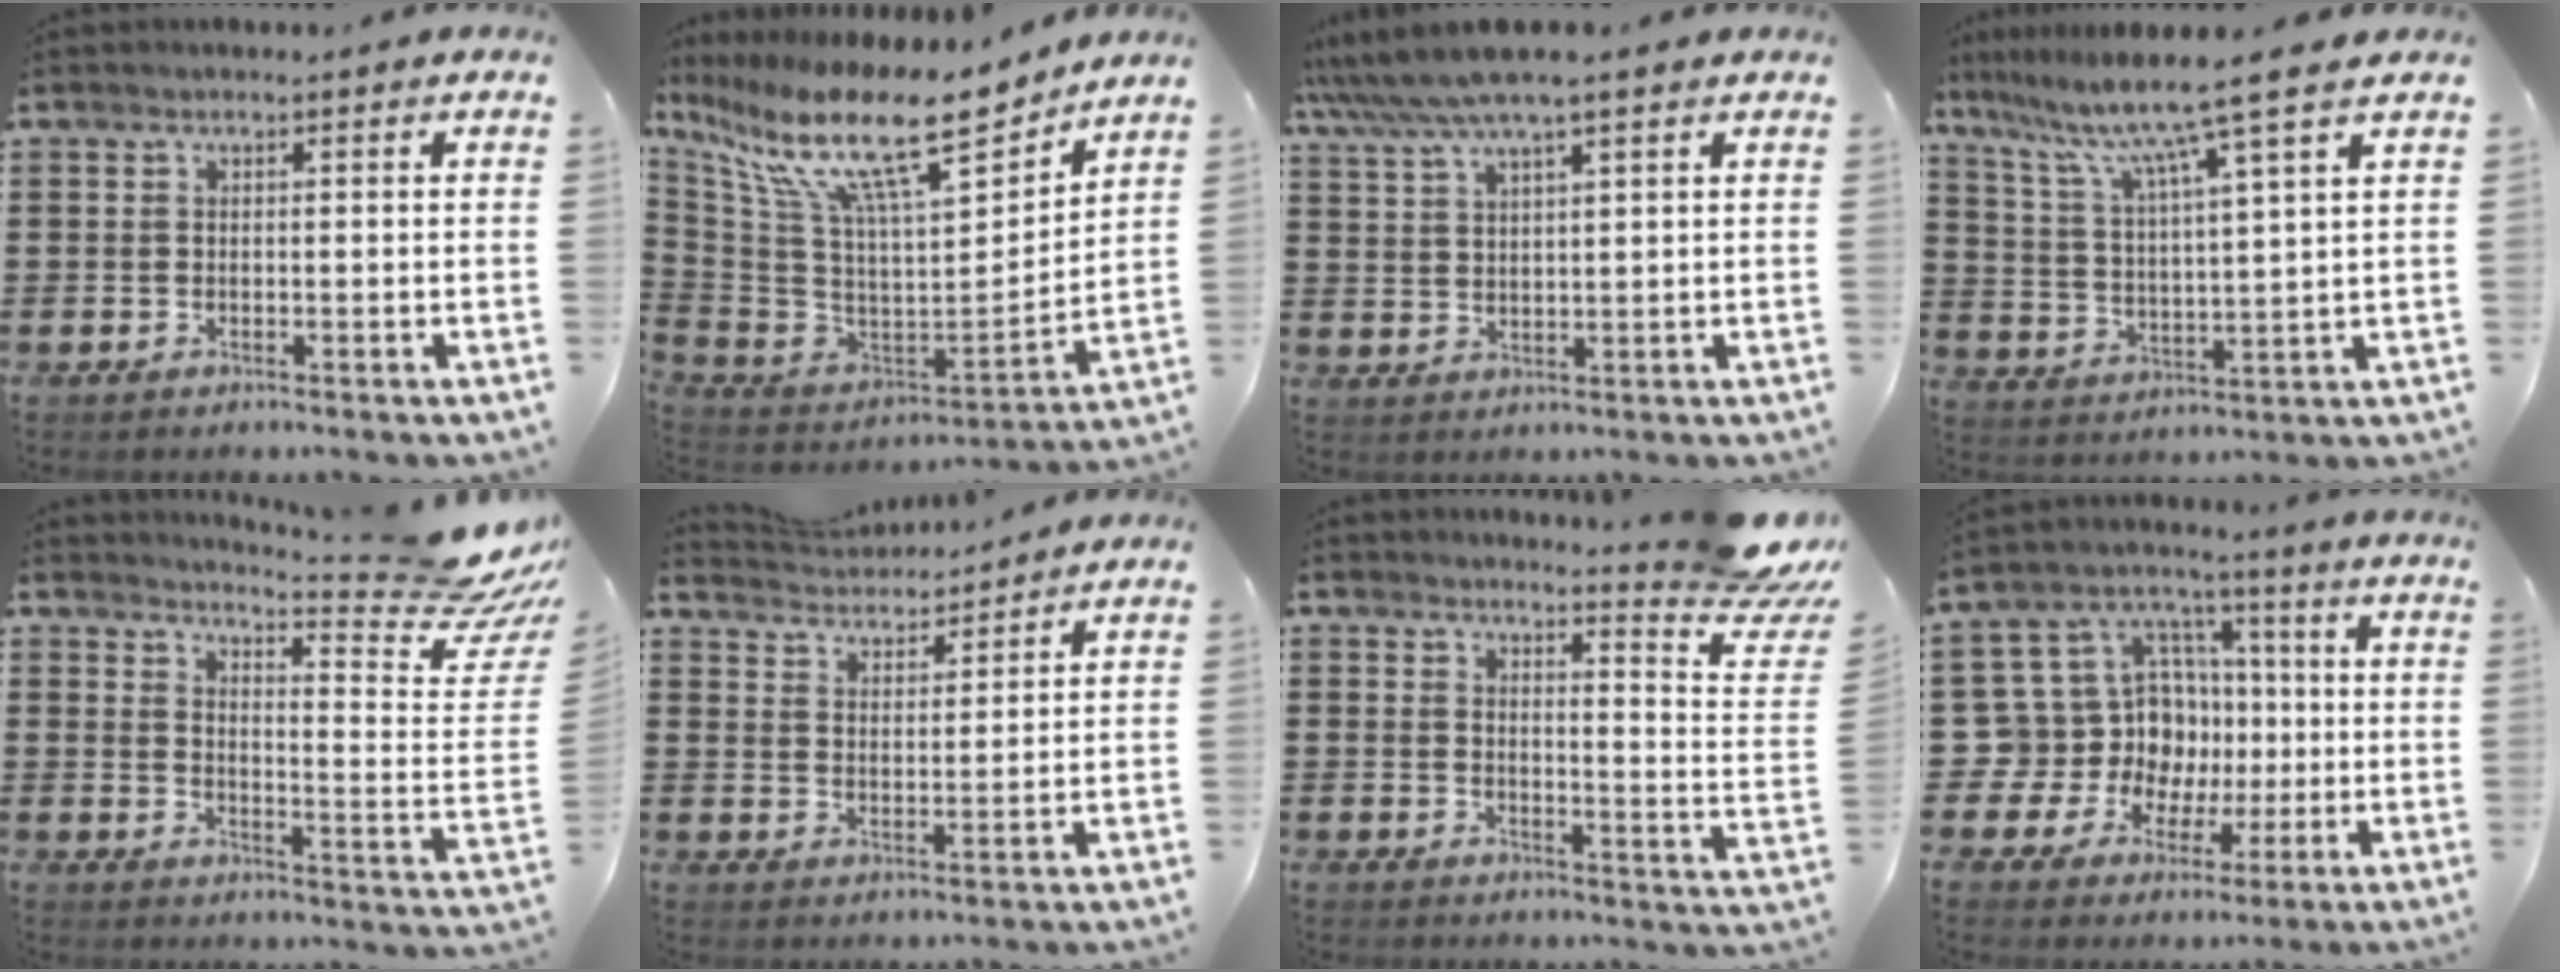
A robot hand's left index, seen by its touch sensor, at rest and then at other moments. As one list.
[{"total": 16.1, "force": [10.7, 3.4, 11.5], "torque": [-0.254, -0.063, 0.174]}, {"total": 5.7, "force": [4.7, 0.4, 3.3], "torque": [-0.076, -0.013, 0.081]}, {"total": 9.5, "force": [7.5, -1.0, 5.7], "torque": [-0.137, -0.041, 0.120]}, {"total": 8.1, "force": [6.8, 0.6, 4.3], "torque": [-0.068, -0.065, 0.113]}, {"total": 3.7, "force": [3.6, 0.5, 0.0], "torque": [-0.018, -0.019, 0.063]}, {"total": 6.9, "force": [6.2, 0.0, 3.1], "torque": [-0.045, -0.057, 0.099]}, {"total": 12.2, "force": [-0.4, 11.7, 3.6], "torque": [-0.117, -0.009, 0.005]}]